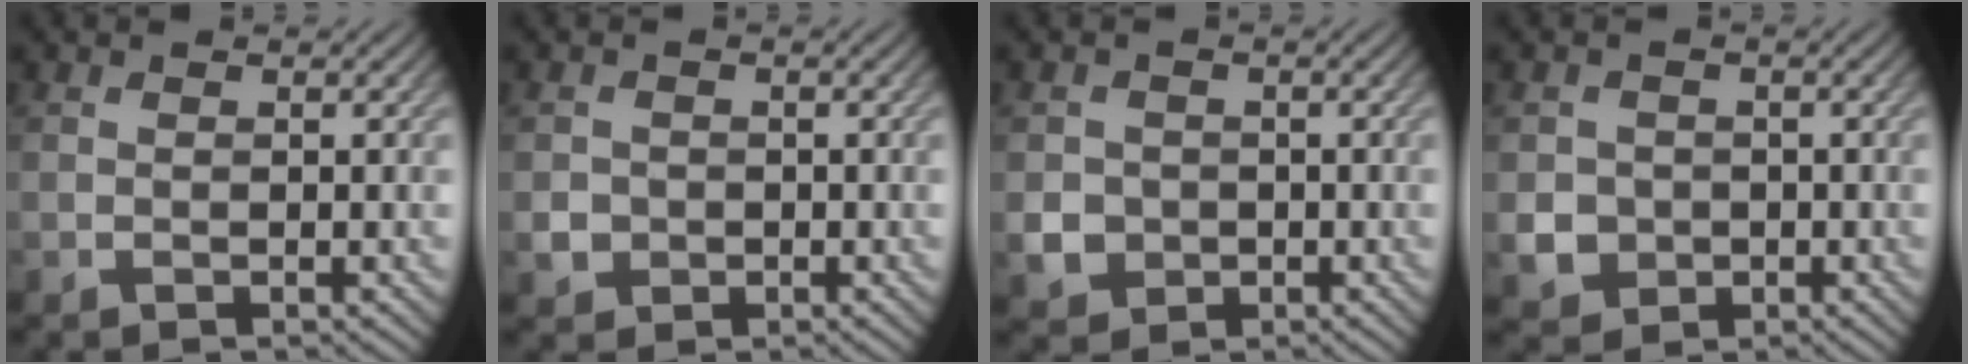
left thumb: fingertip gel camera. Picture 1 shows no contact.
{"total": 2.1, "force": [-0.6, 2.0, 0.5], "torque": [-0.009, -0.005, -0.012]}
{"total": 3.4, "force": [-0.7, 3.2, 0.9], "torque": [-0.024, -0.009, -0.018]}
{"total": 3.6, "force": [-0.7, 3.4, 1.0], "torque": [-0.027, -0.009, -0.019]}